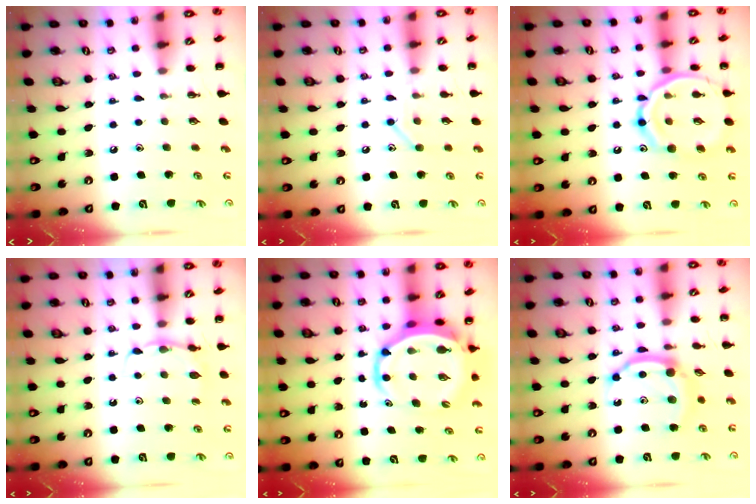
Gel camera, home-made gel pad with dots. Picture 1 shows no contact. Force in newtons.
{"total": 7.4, "press": 7.2, "slide": 1.4}
{"total": 16.1, "press": 16.0, "slide": 1.8}
{"total": 4.5, "press": 4.3, "slide": 1.3}
{"total": 7.1, "press": 6.7, "slide": 2.1}
{"total": 9.3, "press": 9.3, "slide": 0.7}